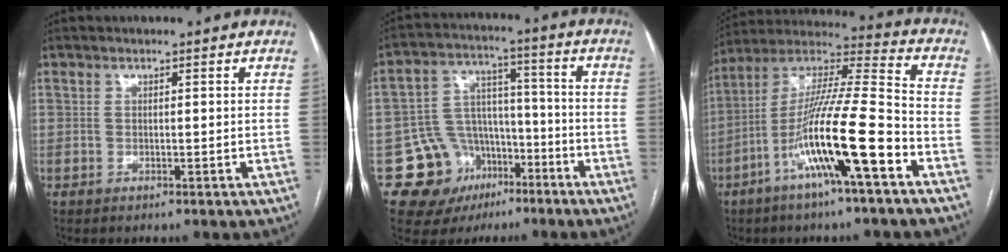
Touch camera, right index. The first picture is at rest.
{"total": 12.1, "force": [-5.8, 10.2, 2.9], "torque": [-0.034, 0.060, -0.079]}
{"total": 17.3, "force": [-7.2, 0.5, 15.7], "torque": [-0.296, -0.004, -0.132]}